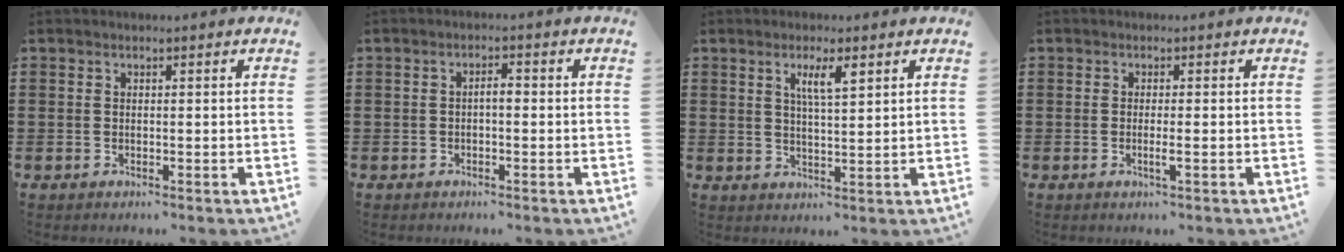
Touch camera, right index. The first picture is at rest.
{"total": 1.7, "force": [-0.4, 0.5, 1.6], "torque": [-0.029, 0.002, -0.008]}
{"total": 4.0, "force": [1.8, 0.9, 3.4], "torque": [-0.064, 0.002, 0.028]}
{"total": 1.7, "force": [-0.5, 0.0, 1.6], "torque": [-0.026, -0.004, -0.010]}